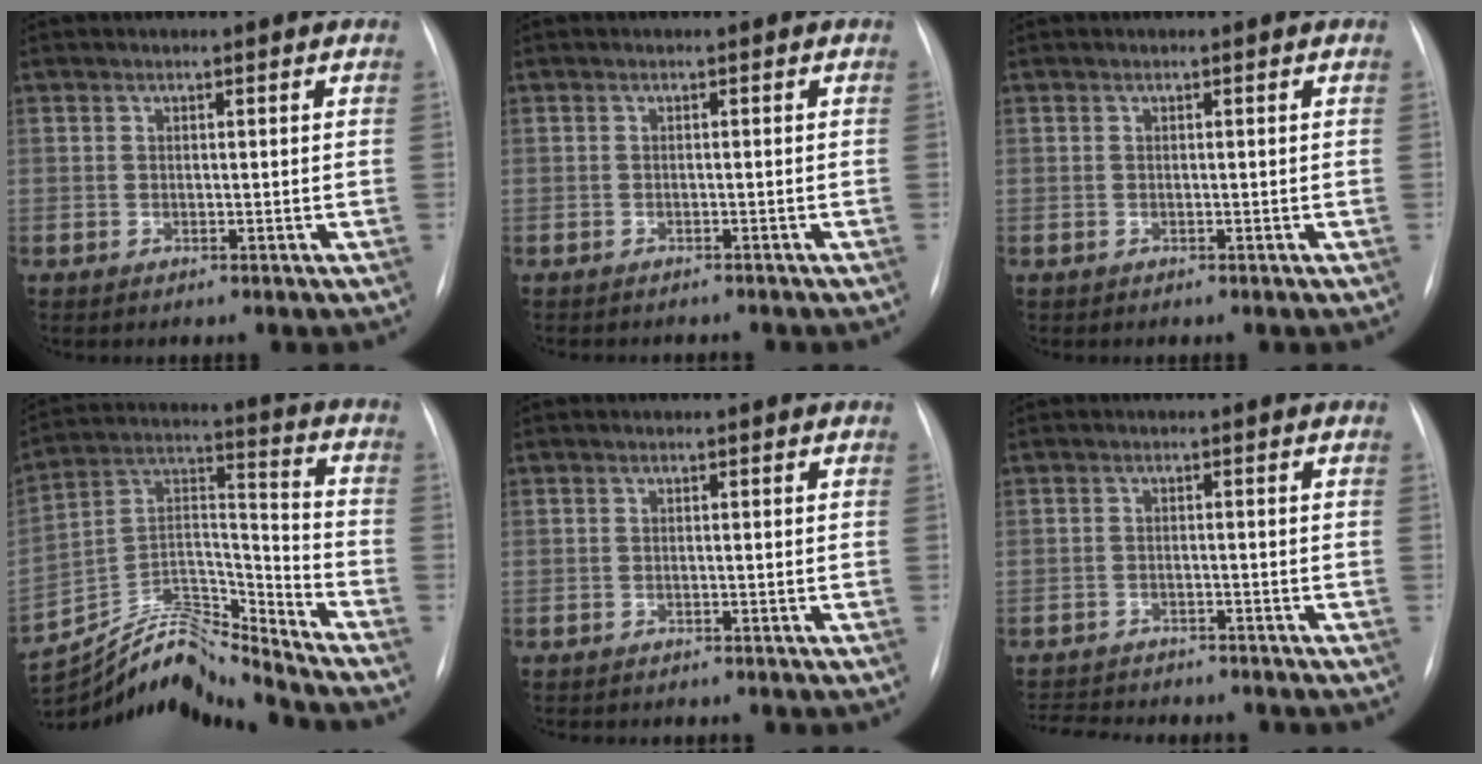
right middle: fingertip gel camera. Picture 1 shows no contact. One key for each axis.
{"total": 4.3, "fx": -3.9, "fy": 1.2, "fz": 1.4, "tx": -0.014, "ty": -0.003, "tz": -0.045}
{"total": 0.0}
{"total": 18.9, "fx": -18.4, "fy": 1.1, "fz": 4.3, "tx": -0.081, "ty": 0.057, "tz": -0.320}
{"total": 5.2, "fx": -4.7, "fy": 1.4, "fz": 1.8, "tx": -0.020, "ty": -0.002, "tz": -0.058}
{"total": 11.6, "fx": -10.6, "fy": 3.0, "fz": 3.7, "tx": -0.076, "ty": 0.001, "tz": -0.141}